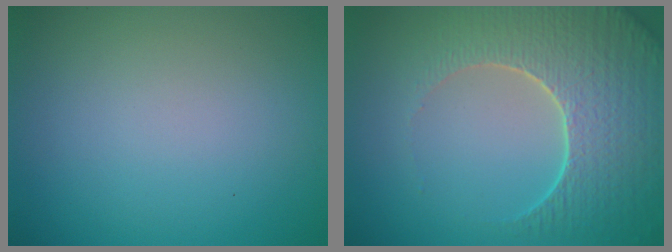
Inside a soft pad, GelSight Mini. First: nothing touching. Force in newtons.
{"total": 6.9, "press": 5.6, "slide": 3.9}